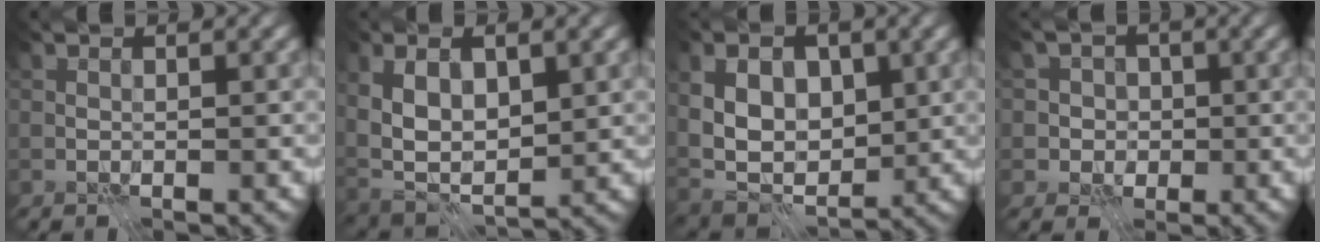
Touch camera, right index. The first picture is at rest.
{"total": 7.1, "force": [1.3, 3.9, 5.8], "torque": [-0.122, -0.002, 0.020]}
{"total": 7.2, "force": [1.4, 4.8, 5.1], "torque": [-0.093, -0.004, 0.019]}
{"total": 3.4, "force": [0.0, 3.3, 1.0], "torque": [0.010, 0.012, -0.013]}